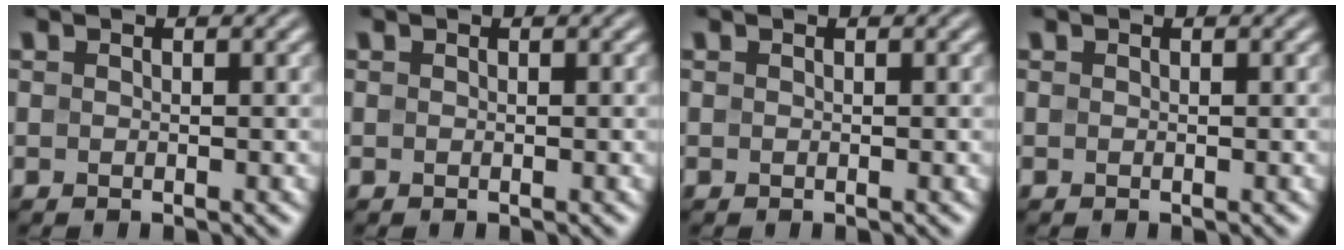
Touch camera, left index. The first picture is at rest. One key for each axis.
{"total": 0.0}
{"total": 0.0}
{"total": 0.0}